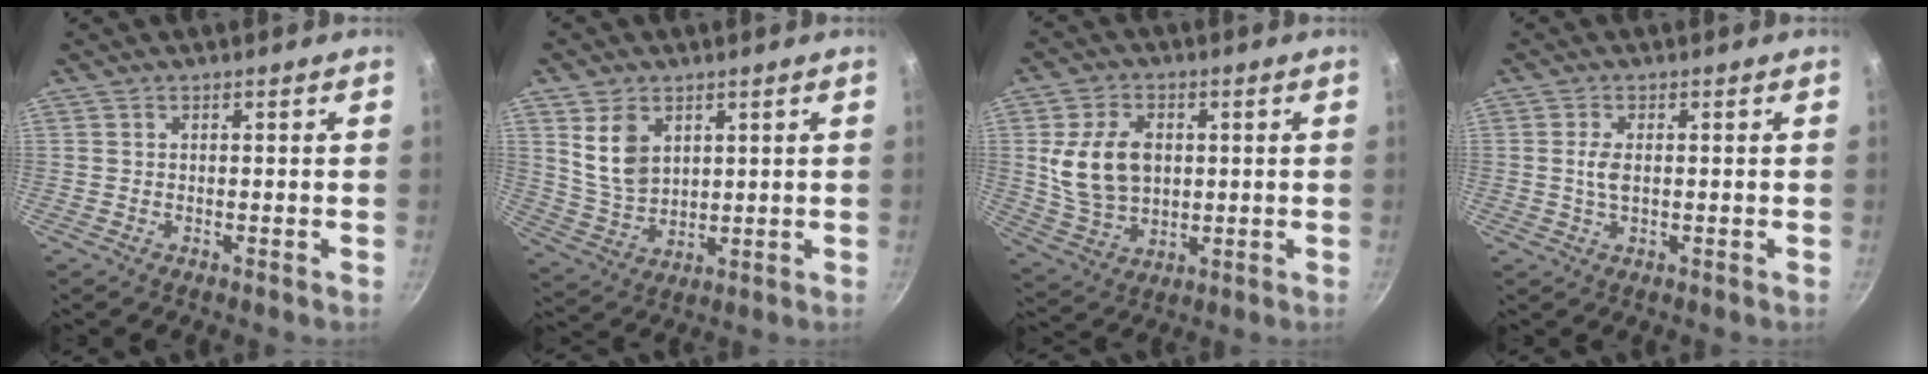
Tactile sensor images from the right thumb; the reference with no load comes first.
{"total": 8.5, "force": [3.1, 6.4, 4.7], "torque": [-0.064, -0.022, 0.073]}
{"total": 12.6, "force": [1.7, 9.1, 8.5], "torque": [-0.137, -0.007, 0.041]}
{"total": 3.0, "force": [0.3, 1.6, 2.5], "torque": [-0.049, 0.001, 0.005]}